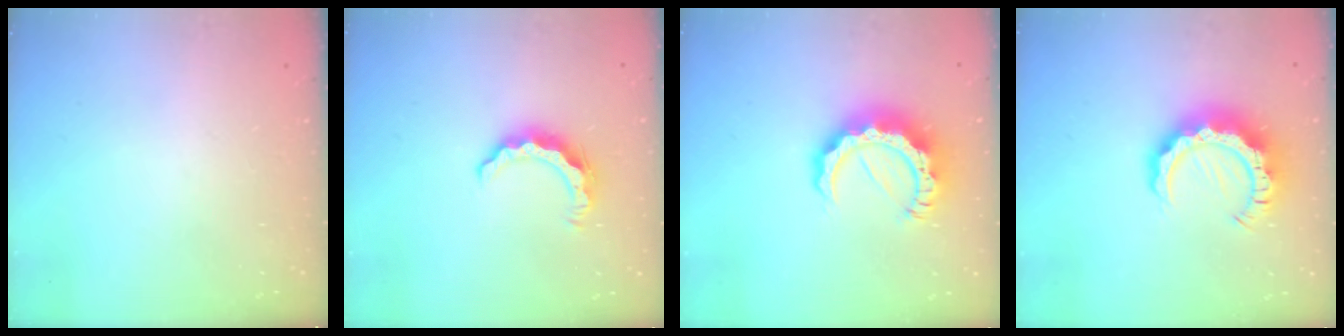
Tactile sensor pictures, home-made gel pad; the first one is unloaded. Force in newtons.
{"total": 8.3, "press": 8.3, "slide": 0.3}
{"total": 13.7, "press": 13.6, "slide": 1.3}
{"total": 11.1, "press": 11.1, "slide": 1.1}